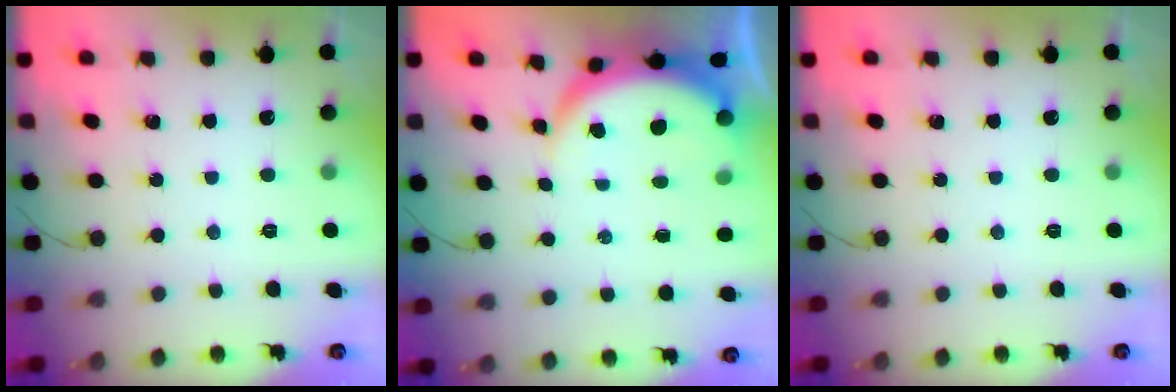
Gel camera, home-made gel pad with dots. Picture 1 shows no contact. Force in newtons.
{"total": 6.7, "press": 6.7, "slide": 0.5}
{"total": 0.0}